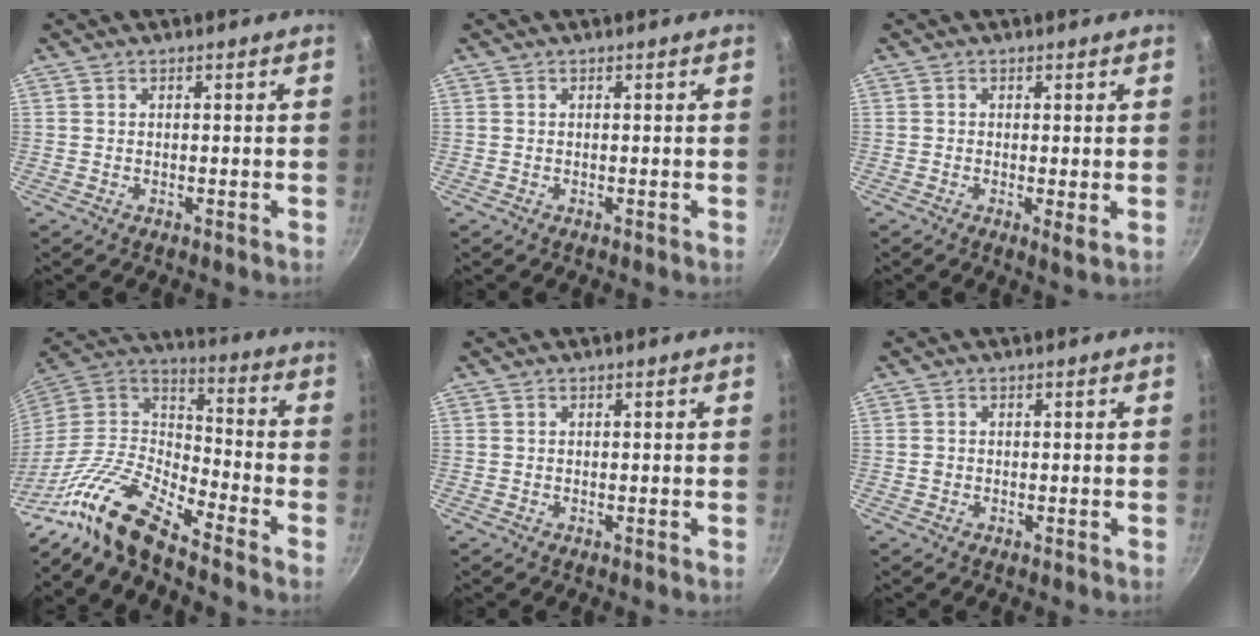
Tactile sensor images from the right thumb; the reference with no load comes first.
{"total": 0.0}
{"total": 2.0, "force": [0.0, 0.6, 1.9], "torque": [-0.032, -0.010, -0.002]}
{"total": 16.1, "force": [-12.4, 4.7, 9.1], "torque": [-0.155, 0.072, -0.264]}
{"total": 0.0}
{"total": 0.6, "force": [-0.1, 0.6, 0.2], "torque": [-0.002, 0.002, -0.004]}